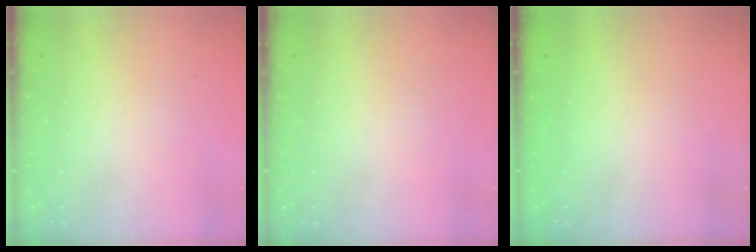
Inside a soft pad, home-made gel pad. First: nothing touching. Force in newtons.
{"total": 0.0}
{"total": 0.9, "press": 0.9, "slide": 0.1}